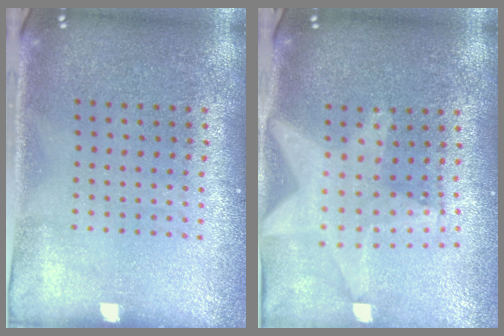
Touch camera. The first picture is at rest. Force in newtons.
{"total": 1.9, "press": 1.6, "slide": 0.8}